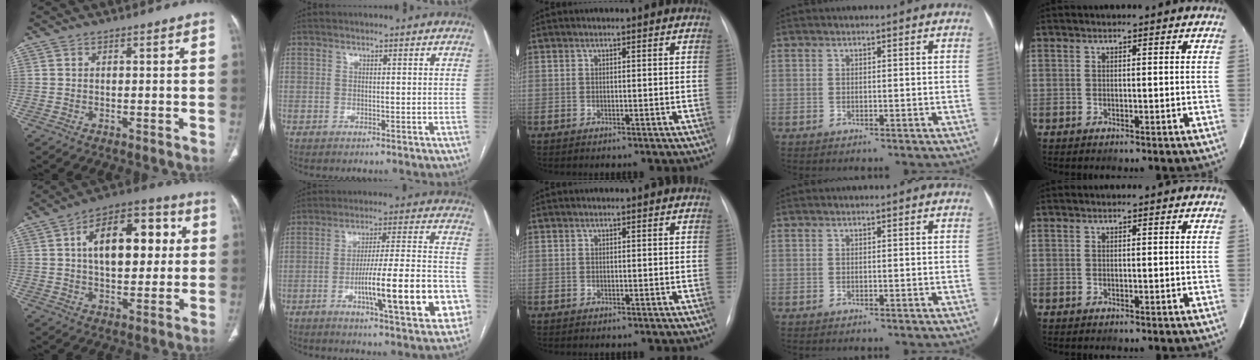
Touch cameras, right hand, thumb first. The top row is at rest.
{"thumb": {"total": 17.4, "force": [3.4, 9.6, 14.2], "torque": [-0.181, 0.022, 0.048]}, "index": {"total": 17.9, "force": [-5.5, 2.5, 16.9], "torque": [-0.226, 0.014, -0.072]}}